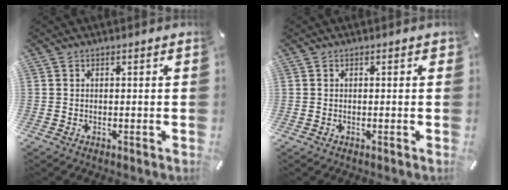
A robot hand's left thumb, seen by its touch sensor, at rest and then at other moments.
{"total": 0.5, "force": [-0.2, 0.3, 0.3], "torque": [-0.005, 0.001, -0.005]}